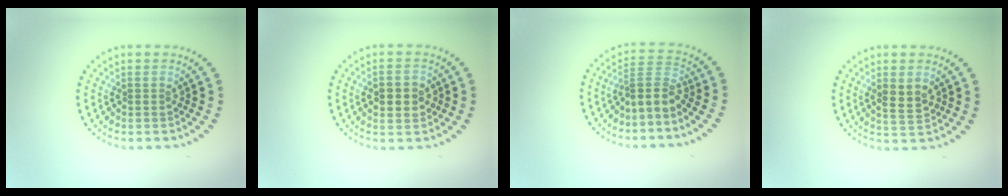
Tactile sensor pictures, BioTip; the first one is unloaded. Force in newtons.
{"total": 3.7, "press": 3.7, "slide": 0.1}
{"total": 2.8, "press": 1.9, "slide": 2.0}
{"total": 2.4, "press": 2.4, "slide": 0.6}